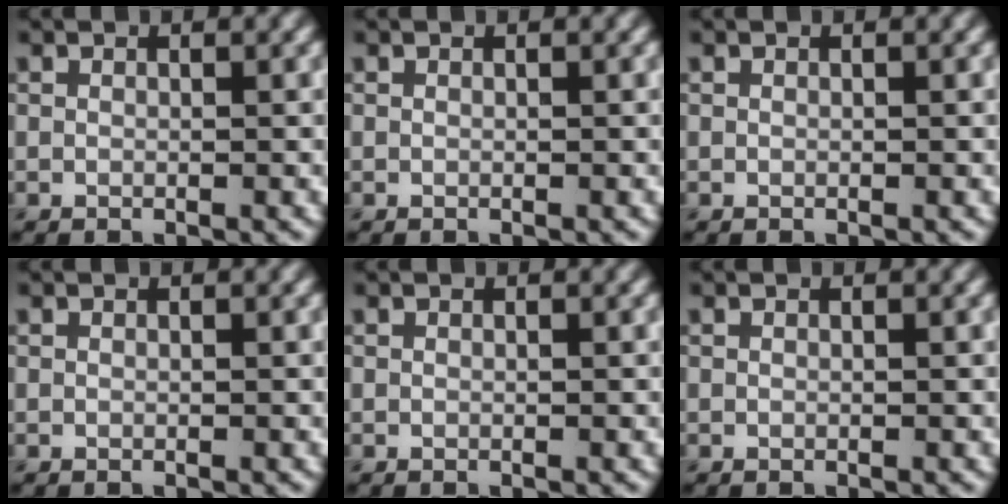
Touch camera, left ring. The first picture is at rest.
{"total": 0.0}
{"total": 0.0}
{"total": 0.0}
{"total": 0.0}
{"total": 0.0}